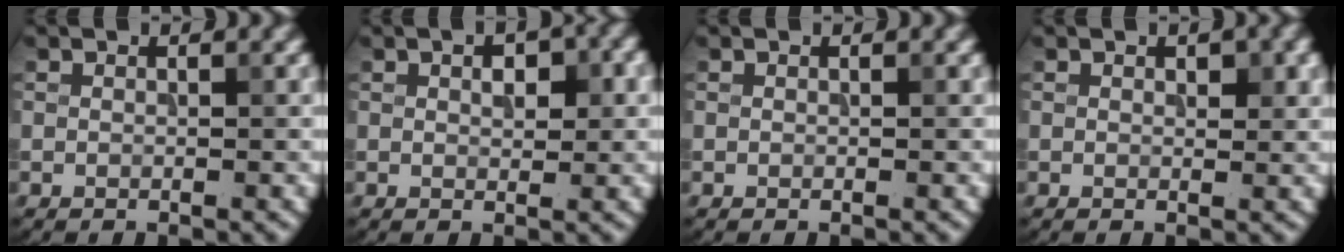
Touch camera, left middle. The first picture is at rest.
{"total": 2.8, "force": [0.7, 1.4, 2.3], "torque": [-0.030, 0.002, 0.013]}
{"total": 0.0}
{"total": 1.5, "force": [0.6, 0.8, 1.2], "torque": [-0.011, -0.003, 0.009]}